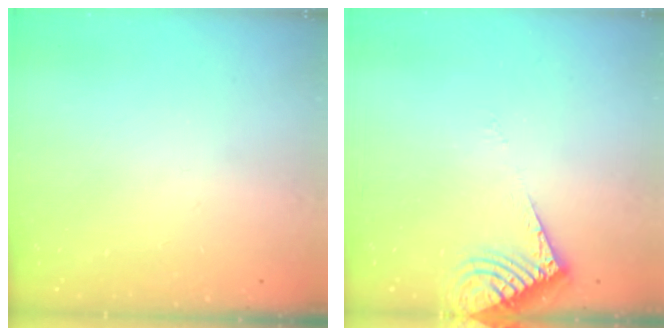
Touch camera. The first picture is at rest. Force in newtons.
{"total": 8.0, "press": 8.0, "slide": 0.7}